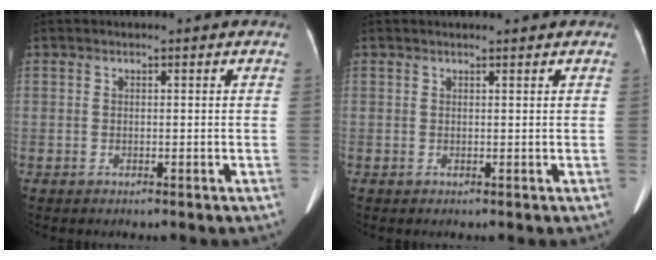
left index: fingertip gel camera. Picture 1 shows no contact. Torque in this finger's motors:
{"motor_torque": [0.04, 0.03, 0.05, 0.02]}